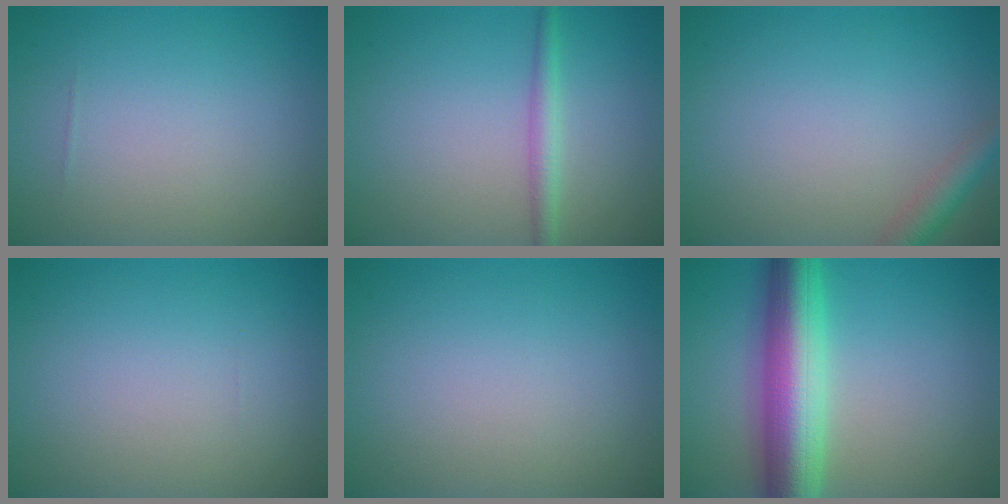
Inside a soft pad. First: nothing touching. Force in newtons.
{"total": 2.0, "press": 2.0, "slide": 0.1}
{"total": 2.4, "press": 2.4, "slide": 0.2}
{"total": 0.0}
{"total": 0.0}
{"total": 9.0, "press": 9.0, "slide": 0.2}